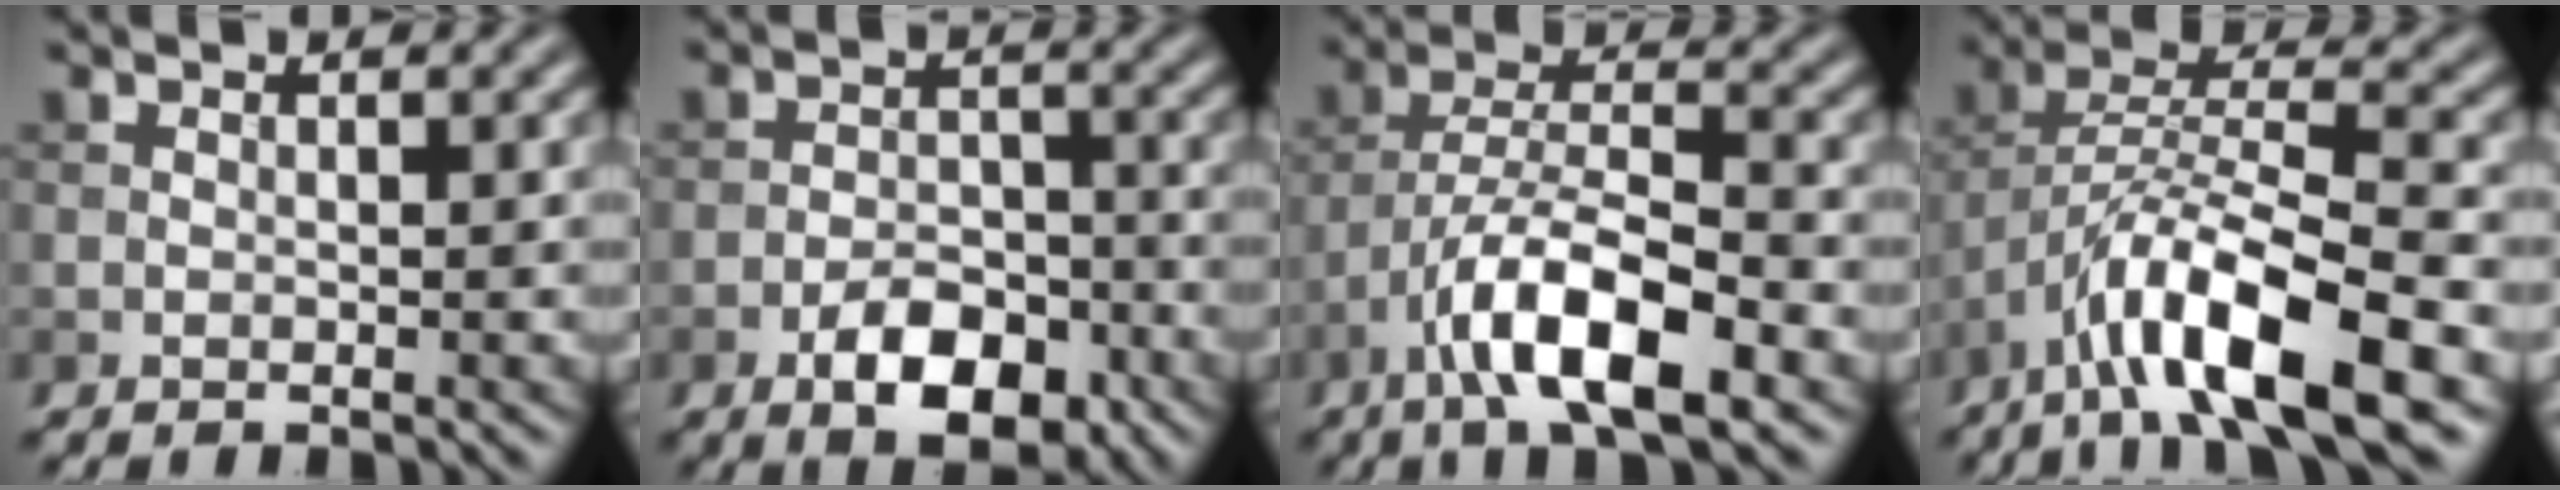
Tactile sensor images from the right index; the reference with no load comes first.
{"total": 5.7, "force": [-3.1, 2.9, 3.9], "torque": [-0.054, 0.001, -0.054]}
{"total": 9.0, "force": [-4.8, 2.8, 7.1], "torque": [-0.120, 0.013, -0.088]}
{"total": 10.8, "force": [-6.1, 2.7, 8.4], "torque": [-0.141, 0.012, -0.113]}